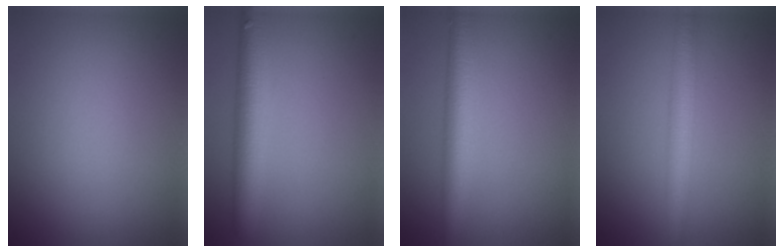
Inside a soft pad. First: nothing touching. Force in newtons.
{"total": 5.4, "press": 5.4, "slide": 0.2}
{"total": 5.0, "press": 5.0, "slide": 0.1}
{"total": 3.9, "press": 3.9, "slide": 0.0}